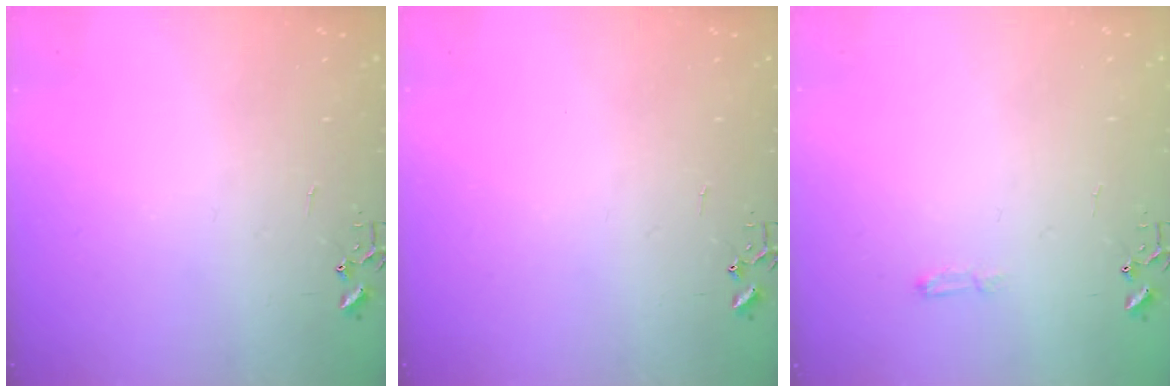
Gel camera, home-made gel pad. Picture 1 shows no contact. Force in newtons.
{"total": 0.0}
{"total": 3.8, "press": 3.8, "slide": 0.5}